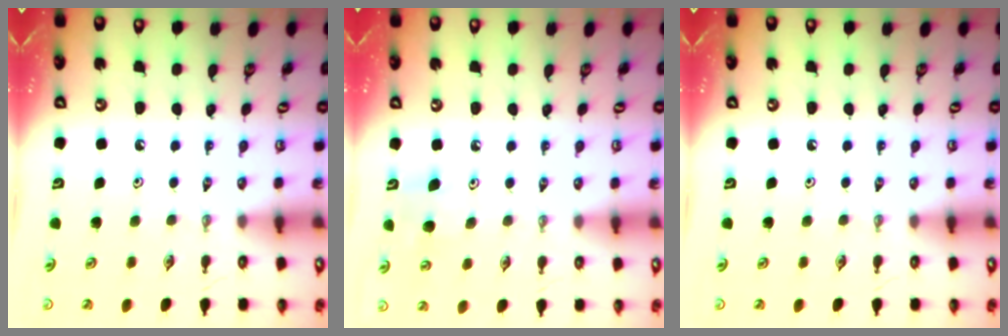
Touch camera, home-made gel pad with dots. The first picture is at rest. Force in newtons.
{"total": 7.2, "press": 7.1, "slide": 1.3}
{"total": 0.0}